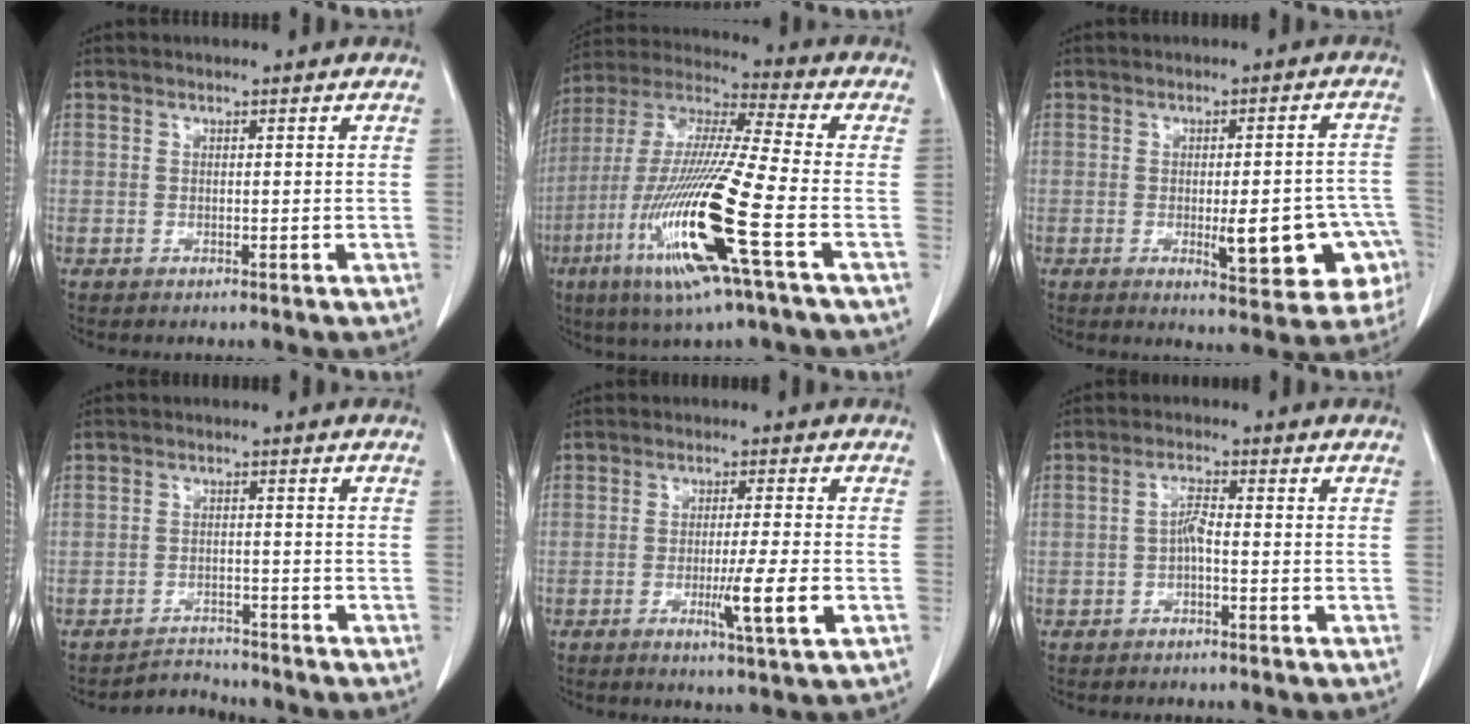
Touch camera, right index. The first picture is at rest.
{"total": 20.0, "force": [-7.2, 0.3, 18.7], "torque": [-0.410, -0.034, -0.145]}
{"total": 12.0, "force": [-3.5, 3.3, 10.9], "torque": [-0.096, 0.016, -0.035]}
{"total": 3.2, "force": [-3.0, 0.4, -1.2], "torque": [0.022, -0.004, -0.047]}
{"total": 6.7, "force": [-2.0, -0.6, 6.3], "torque": [-0.103, -0.016, -0.032]}
{"total": 2.5, "force": [-0.7, 0.6, 2.4], "torque": [-0.044, 0.005, -0.013]}